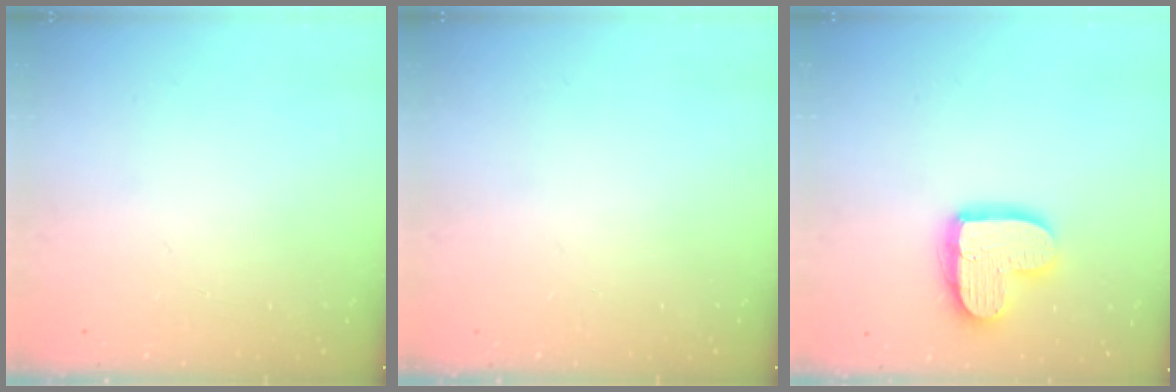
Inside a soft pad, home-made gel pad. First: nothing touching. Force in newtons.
{"total": 0.0}
{"total": 14.5, "press": 14.4, "slide": 1.3}